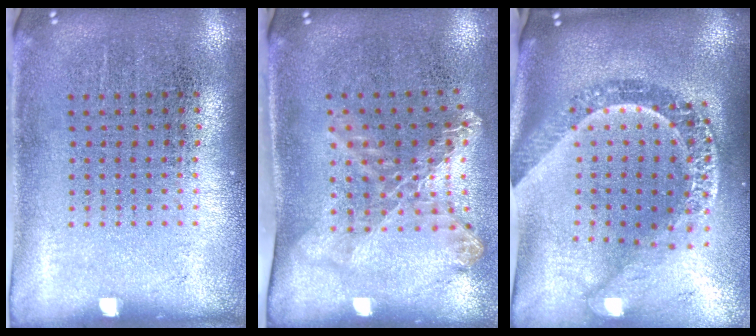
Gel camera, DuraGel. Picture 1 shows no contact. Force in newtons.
{"total": 1.8, "press": 1.3, "slide": 1.2}
{"total": 3.0, "press": 2.4, "slide": 1.9}